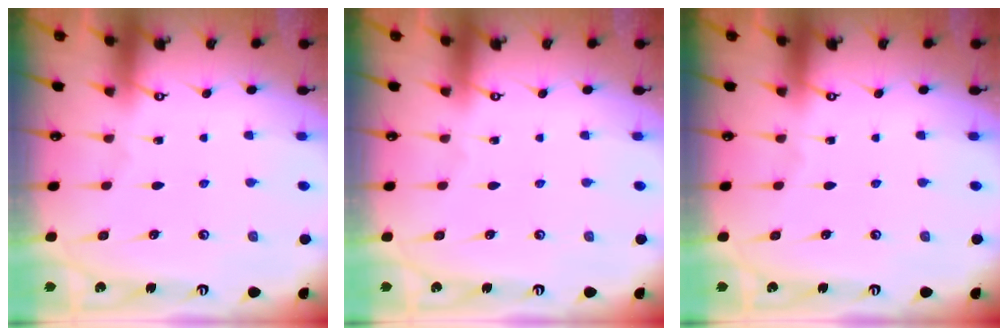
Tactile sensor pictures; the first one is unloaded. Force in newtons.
{"total": 0.0}
{"total": 0.0}